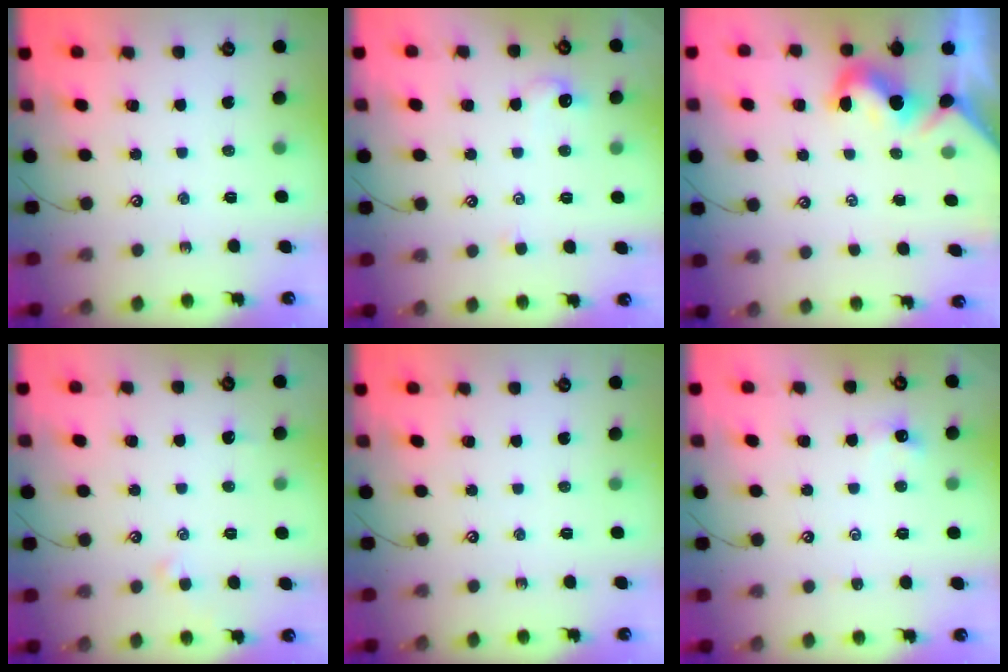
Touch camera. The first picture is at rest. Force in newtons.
{"total": 1.6, "press": 1.5, "slide": 0.4}
{"total": 1.8, "press": 1.8, "slide": 0.6}
{"total": 2.5, "press": 2.5, "slide": 0.4}
{"total": 0.0}
{"total": 0.6, "press": 0.5, "slide": 0.4}